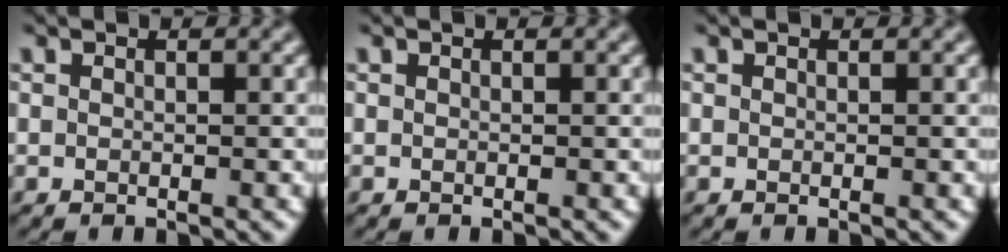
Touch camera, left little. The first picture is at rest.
{"total": 0.0}
{"total": 0.0}